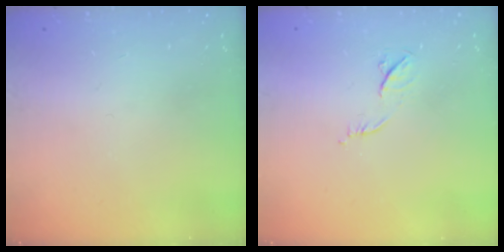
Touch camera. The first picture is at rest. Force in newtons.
{"total": 6.2, "press": 6.1, "slide": 1.1}